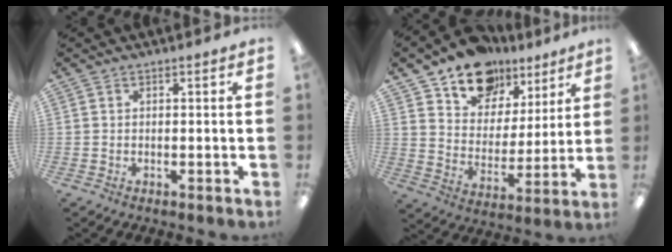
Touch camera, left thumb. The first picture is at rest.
{"total": 14.3, "force": [11.0, 8.5, 3.5], "torque": [-0.067, -0.073, 0.206]}